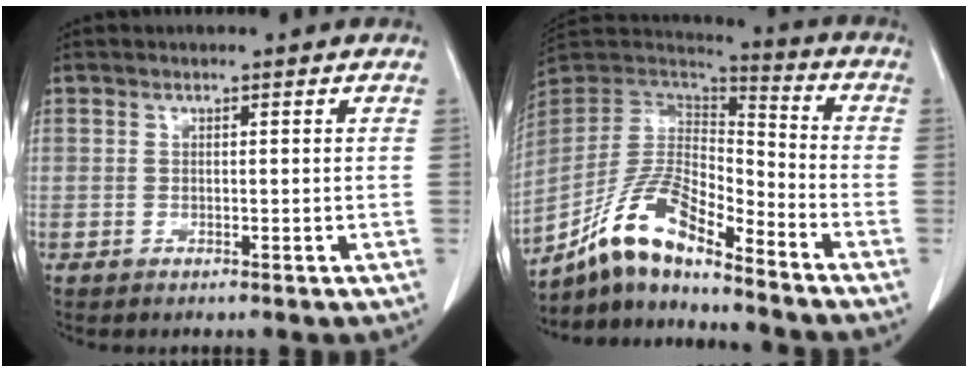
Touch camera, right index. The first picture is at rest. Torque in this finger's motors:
{"motor_torque": [-0.10, -0.03, -0.07, -0.07]}